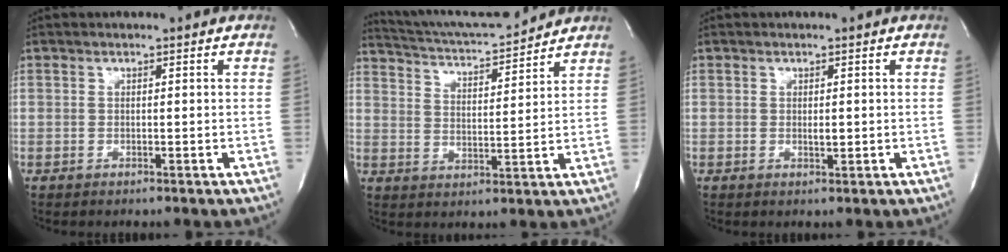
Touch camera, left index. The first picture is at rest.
{"total": 12.4, "force": [11.9, 0.5, 3.4], "torque": [-0.071, 0.003, 0.191]}
{"total": 0.9, "force": [-0.1, 0.4, 0.8], "torque": [-0.016, -0.005, -0.001]}